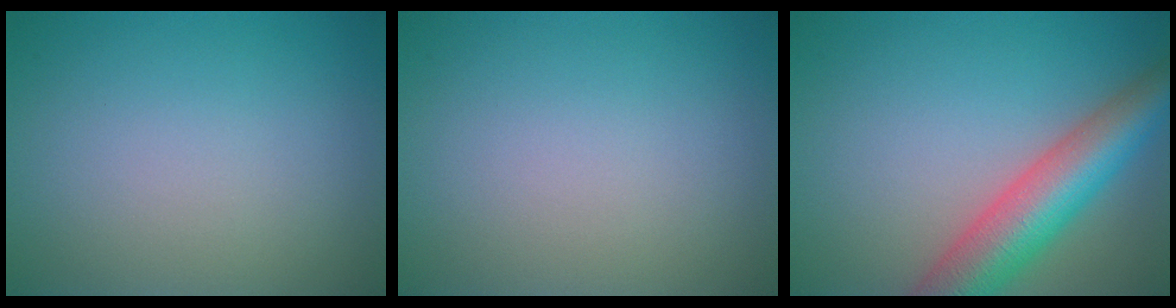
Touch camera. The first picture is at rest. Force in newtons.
{"total": 0.0}
{"total": 7.9, "press": 7.9, "slide": 0.4}